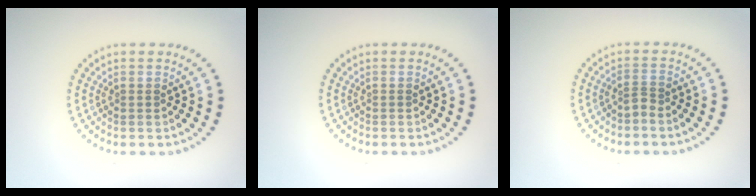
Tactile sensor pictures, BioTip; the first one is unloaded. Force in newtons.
{"total": 0.0}
{"total": 0.8, "press": 0.4, "slide": 0.7}